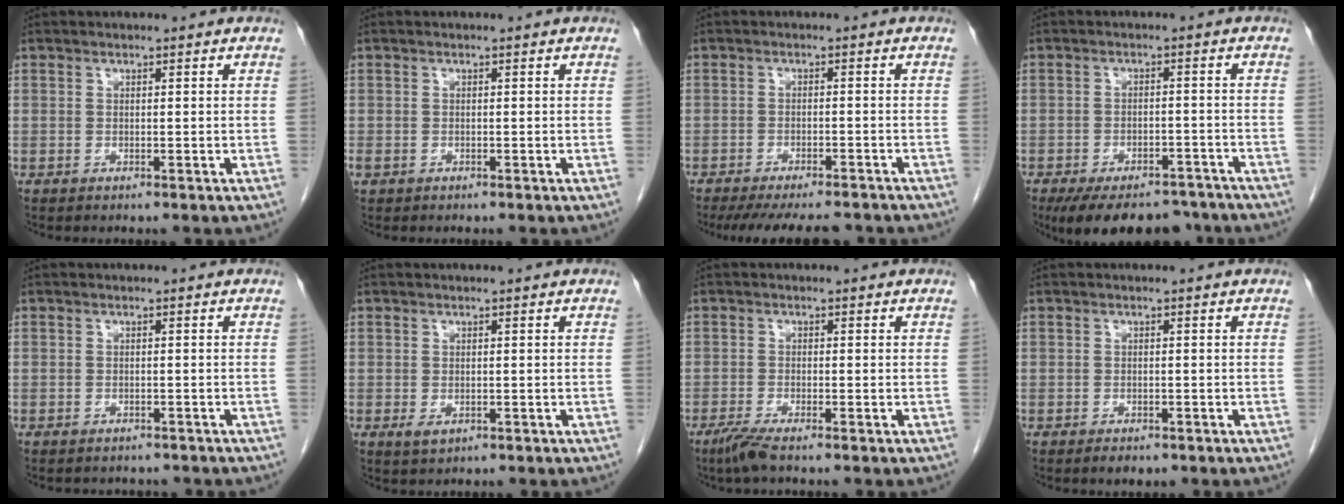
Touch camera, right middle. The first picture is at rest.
{"total": 0.7, "force": [-0.3, 0.6, 0.4], "torque": [-0.010, 0.001, -0.002]}
{"total": 12.1, "force": [-10.8, 2.6, 4.9], "torque": [-0.078, -0.005, -0.140]}
{"total": 13.5, "force": [-11.0, 5.7, 5.4], "torque": [-0.092, 0.000, -0.147]}
{"total": 4.1, "force": [-3.7, 1.6, 0.8], "torque": [-0.012, 0.001, -0.041]}
{"total": 1.5, "force": [-0.5, 0.9, 1.1], "torque": [-0.019, -0.003, -0.002]}
{"total": 2.8, "force": [-2.1, 0.0, 1.8], "torque": [-0.045, -0.008, -0.046]}
{"total": 1.8, "force": [-1.3, 0.9, 0.9], "torque": [-0.015, -0.001, -0.012]}